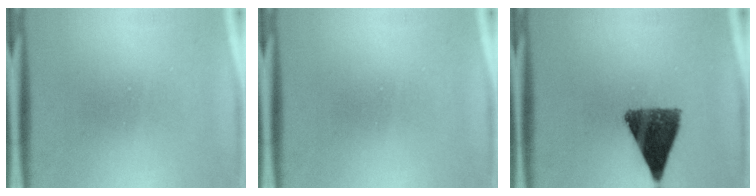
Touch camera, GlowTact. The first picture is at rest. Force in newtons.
{"total": 0.0}
{"total": 11.1}